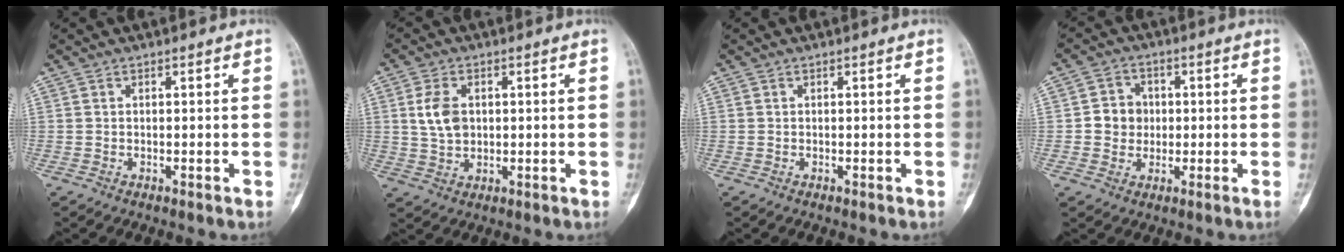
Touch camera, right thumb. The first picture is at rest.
{"total": 6.1, "force": [1.1, 4.1, 4.3], "torque": [-0.077, -0.001, 0.026]}
{"total": 0.0}
{"total": 5.4, "force": [0.0, 4.9, 2.3], "torque": [-0.011, 0.009, -0.006]}